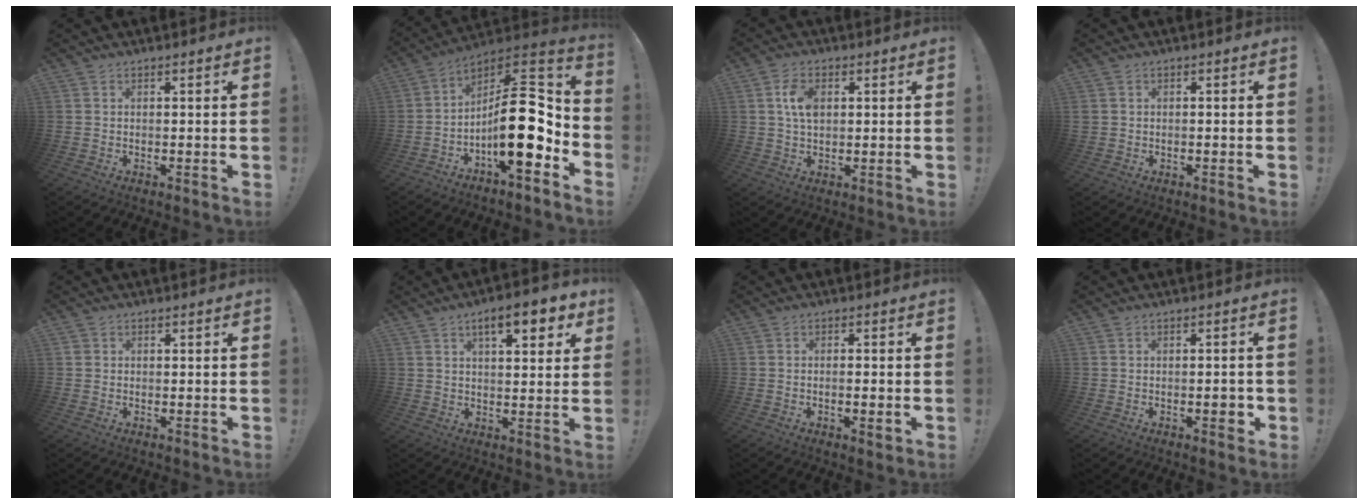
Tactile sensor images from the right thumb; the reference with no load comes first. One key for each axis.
{"total": 20.7, "fx": -3.9, "fy": 7.8, "fz": 18.8, "tx": -0.291, "ty": 0.011, "tz": -0.059}
{"total": 6.8, "fx": 1.4, "fy": 4.2, "fz": 5.2, "tx": -0.095, "ty": 0.003, "tz": 0.025}
{"total": 1.4, "fx": -0.3, "fy": 1.3, "fz": 0.5, "tx": -0.009, "ty": 0.004, "tz": -0.005}
{"total": 0.9, "fx": 0.3, "fy": 0.8, "fz": 0.1, "tx": -0.006, "ty": 0.003, "tz": 0.007}
{"total": 9.7, "fx": 4.9, "fy": 3.1, "fz": 7.8, "tx": -0.100, "ty": -0.019, "tz": 0.076}
{"total": 2.8, "fx": -0.9, "fy": 0.5, "fz": 2.6, "tx": -0.034, "ty": -0.001, "tz": -0.016}
{"total": 3.0, "fx": -0.9, "fy": 1.2, "fz": 2.6, "tx": -0.023, "ty": 0.002, "tz": -0.016}